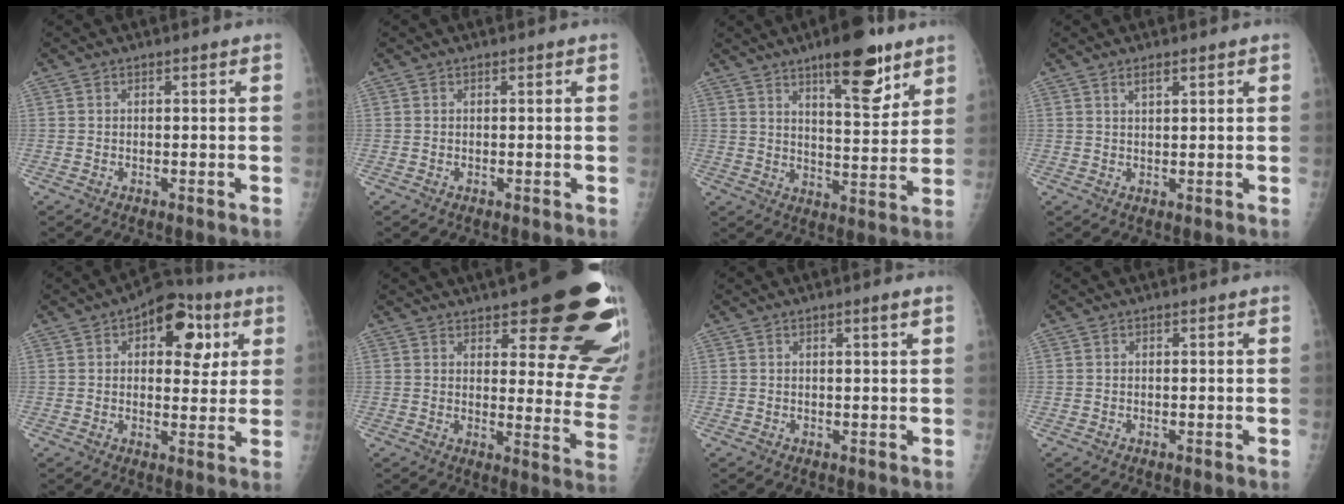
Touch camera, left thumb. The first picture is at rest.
{"total": 0.0}
{"total": 13.4, "force": [8.4, 4.2, 9.5], "torque": [-0.109, -0.049, 0.124]}
{"total": 1.7, "force": [1.1, 0.5, 1.1], "torque": [-0.015, -0.006, 0.020]}
{"total": 12.3, "force": [4.7, 7.1, 8.9], "torque": [-0.069, 0.001, 0.058]}
{"total": 24.4, "force": [15.1, 7.1, 17.8], "torque": [-0.161, -0.066, 0.183]}
{"total": 1.4, "force": [0.7, -0.1, 1.2], "torque": [-0.019, -0.003, 0.011]}
{"total": 0.0}